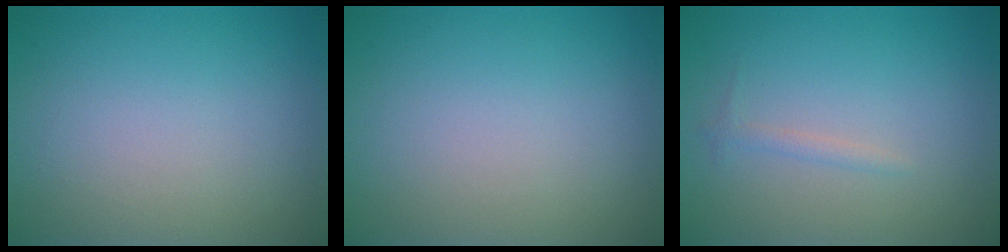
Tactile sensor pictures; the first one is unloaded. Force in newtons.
{"total": 0.0}
{"total": 0.8, "press": 0.8, "slide": 0.0}